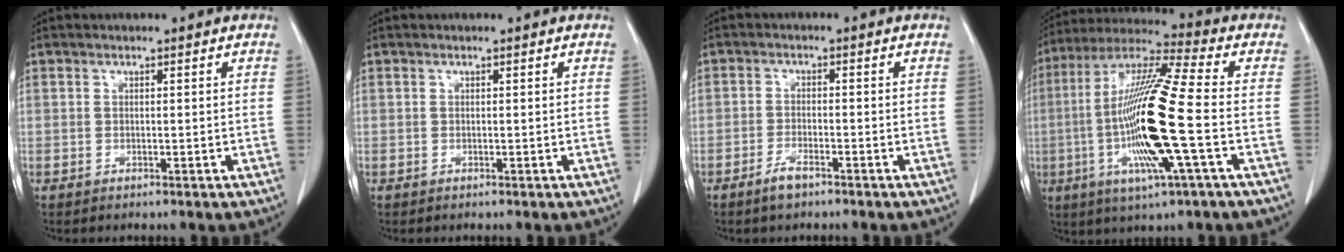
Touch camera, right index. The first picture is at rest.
{"total": 0.0}
{"total": 2.8, "force": [-2.1, 0.7, 1.8], "torque": [-0.040, -0.001, -0.039]}
{"total": 18.4, "force": [-3.4, 0.4, 18.1], "torque": [-0.370, -0.011, -0.073]}